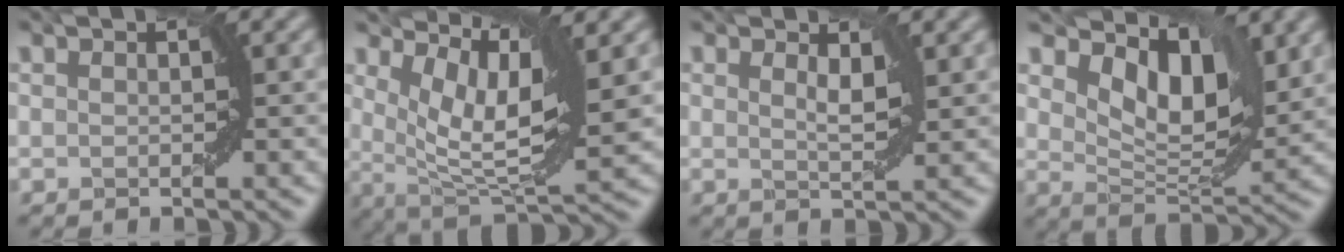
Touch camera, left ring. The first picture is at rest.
{"total": 6.5, "force": [2.5, 2.1, 5.7], "torque": [-0.110, 0.000, 0.055]}
{"total": 1.3, "force": [0.4, 0.3, 1.2], "torque": [-0.022, 0.001, 0.015]}
{"total": 7.1, "force": [3.2, 3.6, 5.2], "torque": [-0.090, 0.001, 0.059]}